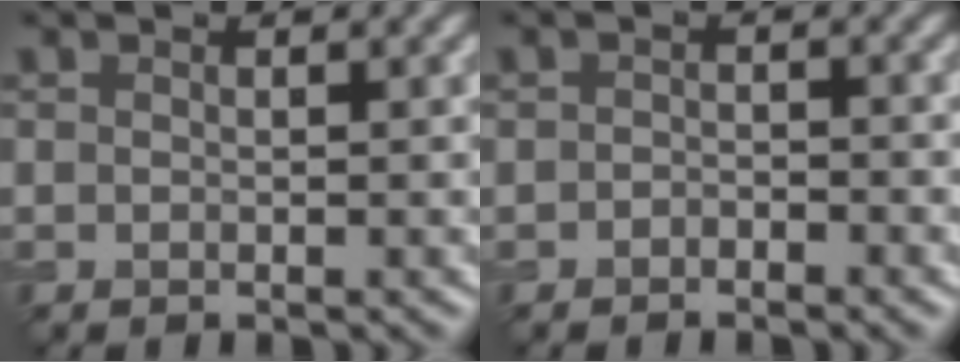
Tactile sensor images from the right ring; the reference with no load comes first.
{"total": 1.0, "force": [-0.8, 0.5, 0.3], "torque": [-0.004, 0.001, -0.015]}